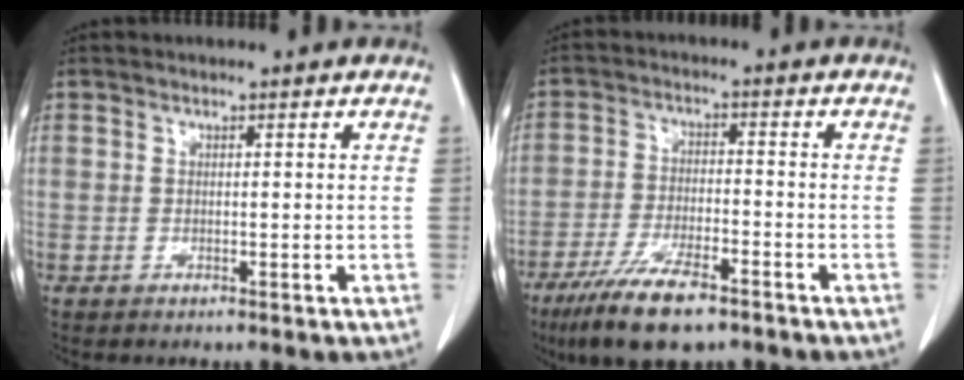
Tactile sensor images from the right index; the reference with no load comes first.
{"total": 10.8, "force": [-7.4, 2.6, 7.4], "torque": [-0.137, -0.020, -0.127]}